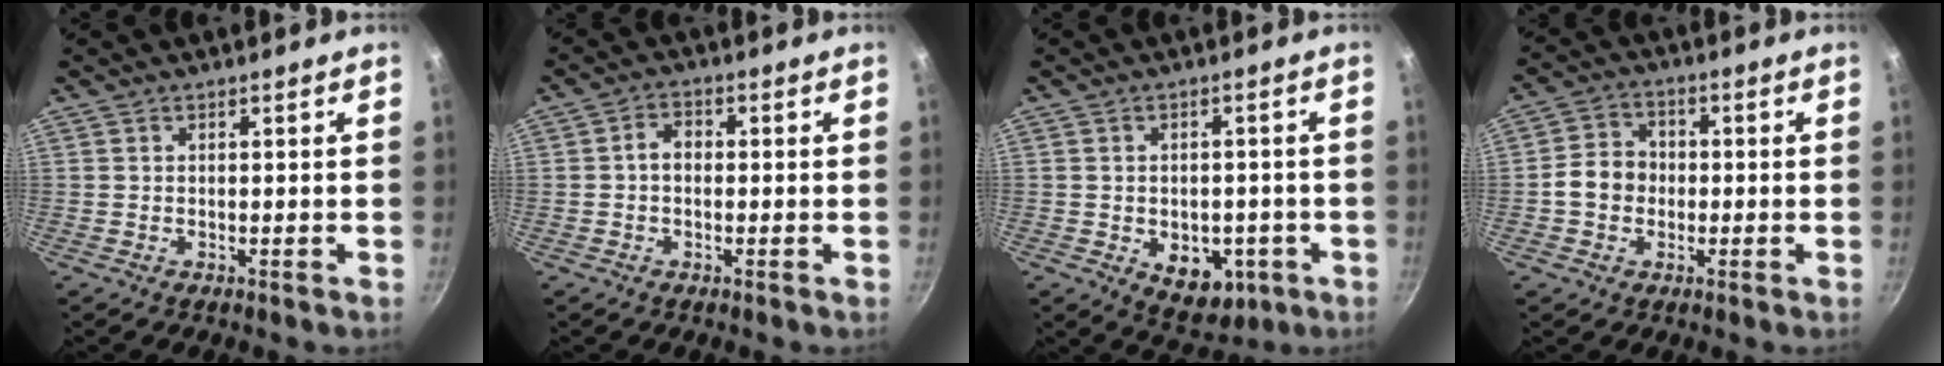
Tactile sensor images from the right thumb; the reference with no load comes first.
{"total": 3.2, "force": [-0.3, 2.4, 2.1], "torque": [-0.025, 0.012, -0.011]}
{"total": 9.6, "force": [-3.0, 6.6, 6.3], "torque": [-0.052, 0.000, -0.026]}
{"total": 6.7, "force": [-0.9, 5.7, 3.4], "torque": [-0.032, 0.020, -0.027]}